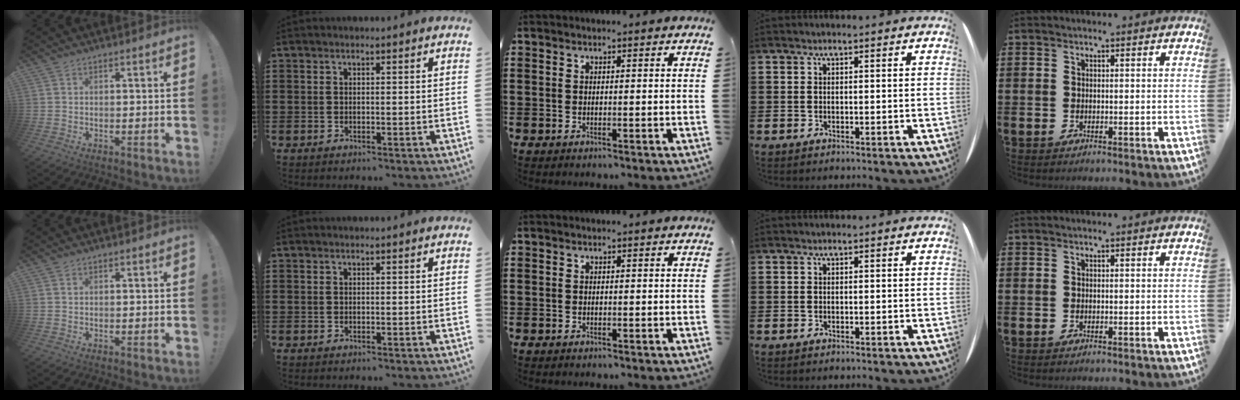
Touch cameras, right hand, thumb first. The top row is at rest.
{}